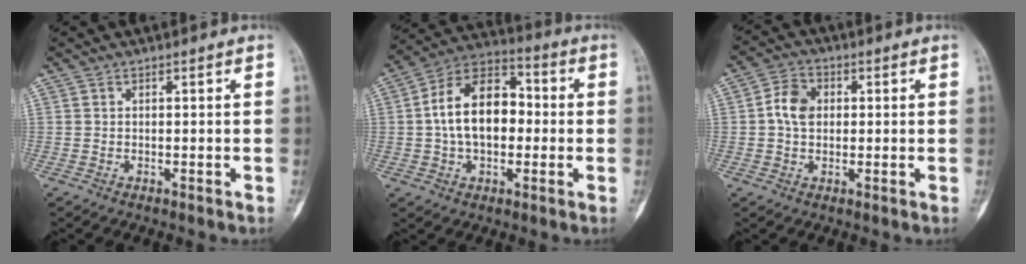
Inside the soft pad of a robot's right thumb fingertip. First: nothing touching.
{"total": 15.4, "force": [0.3, 9.8, 11.9], "torque": [-0.183, 0.036, -0.004]}
{"total": 5.9, "force": [0.5, 4.5, 3.8], "torque": [-0.060, 0.011, 0.003]}